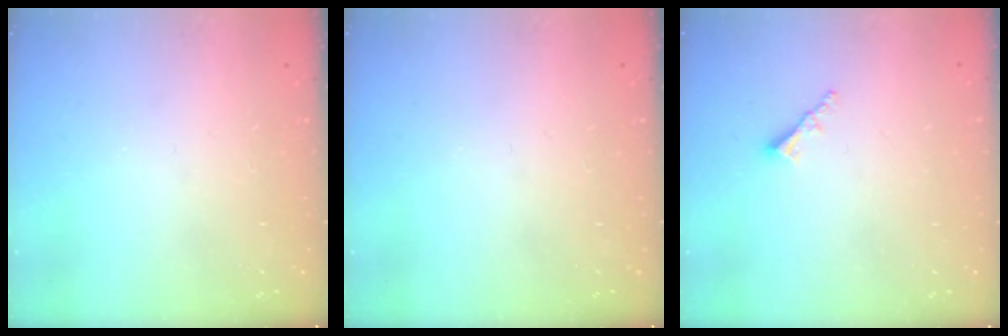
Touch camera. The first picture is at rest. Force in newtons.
{"total": 0.0}
{"total": 2.3, "press": 2.2, "slide": 0.6}